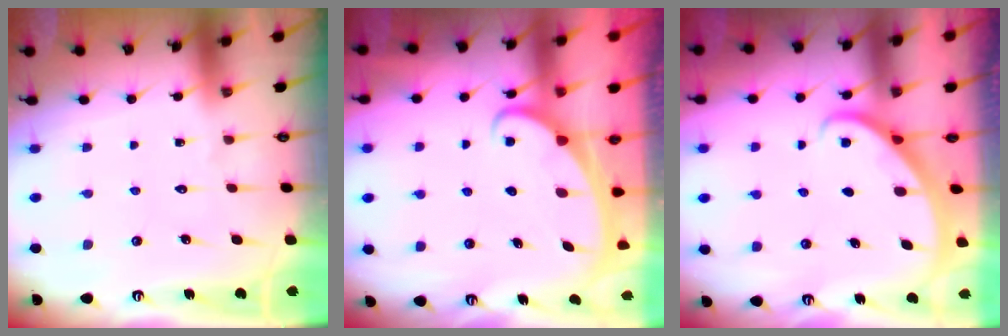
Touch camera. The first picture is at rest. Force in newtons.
{"total": 2.4, "press": 2.4, "slide": 0.4}
{"total": 2.3, "press": 2.3, "slide": 0.2}